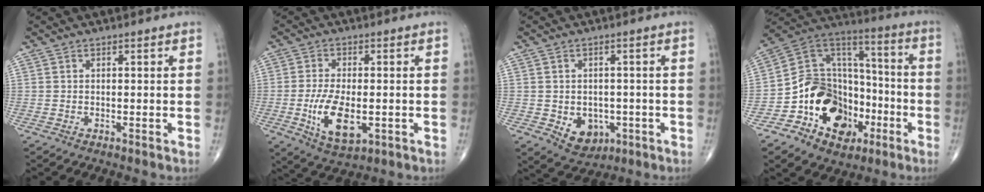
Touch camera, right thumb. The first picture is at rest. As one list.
[{"total": 10.1, "force": [-2.2, 4.9, 8.6], "torque": [-0.157, -0.009, -0.032]}, {"total": 7.0, "force": [-1.9, 5.4, 4.0], "torque": [-0.032, 0.008, -0.012]}, {"total": 20.0, "force": [-7.6, 14.9, 10.9], "torque": [-0.128, 0.088, -0.125]}]